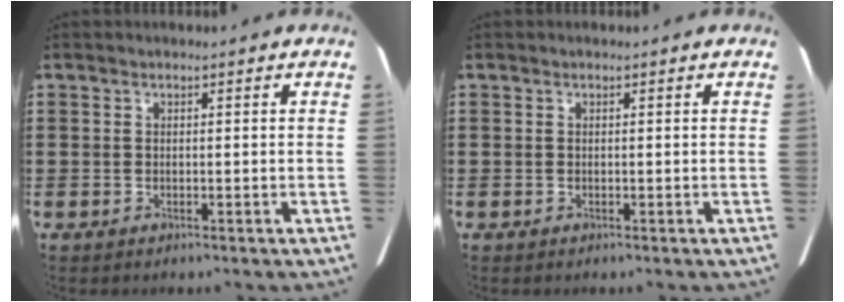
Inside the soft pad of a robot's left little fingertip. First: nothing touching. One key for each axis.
{"total": 0.0}